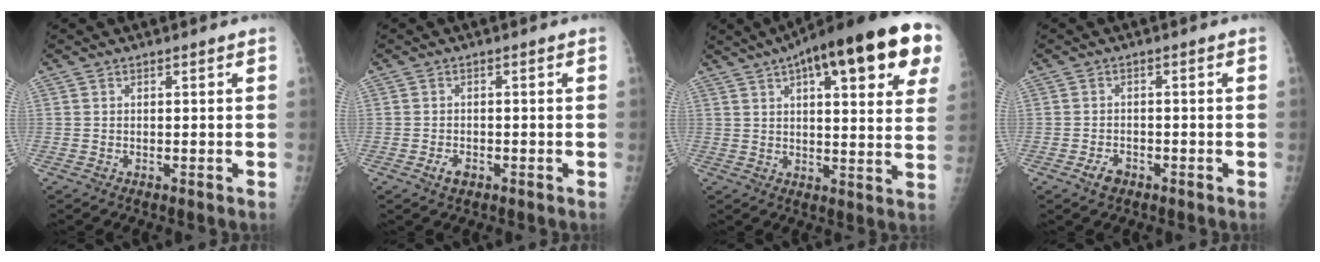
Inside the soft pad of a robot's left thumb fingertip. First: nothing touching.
{"total": 2.2, "force": [-1.1, 1.3, 1.4], "torque": [-0.026, 0.008, -0.016]}
{"total": 26.2, "force": [12.4, 7.7, 21.7], "torque": [-0.279, 0.010, 0.168]}
{"total": 2.6, "force": [-1.6, 1.5, 1.4], "torque": [-0.024, 0.013, -0.023]}